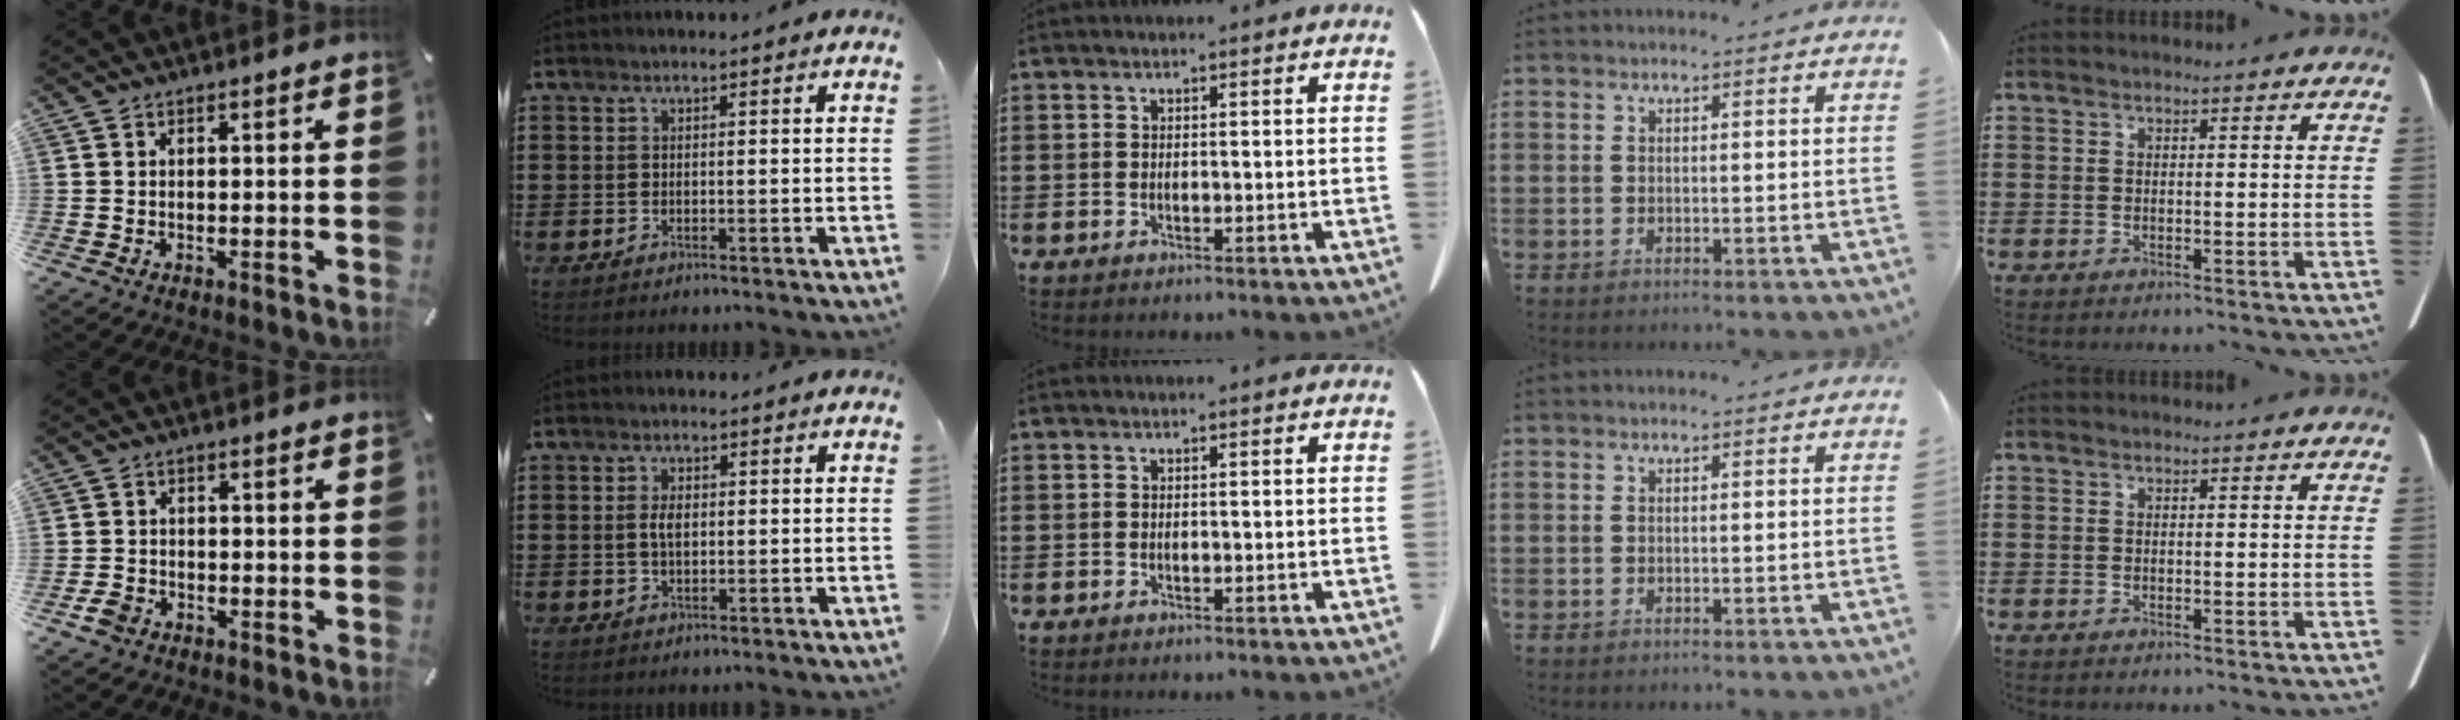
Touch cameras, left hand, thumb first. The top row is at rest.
{"thumb": {"total": 3.1, "force": [-1.7, 2.3, 1.1], "torque": [-0.023, 0.007, -0.034]}, "index": {"total": 2.7, "force": [0.3, 1.4, 2.3], "torque": [-0.048, 0.007, 0.003]}}